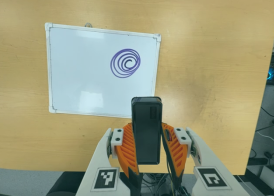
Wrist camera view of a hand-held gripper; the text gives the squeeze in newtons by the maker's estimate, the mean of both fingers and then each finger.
{"total": 4.9, "left": 3.7, "right": 6.0}